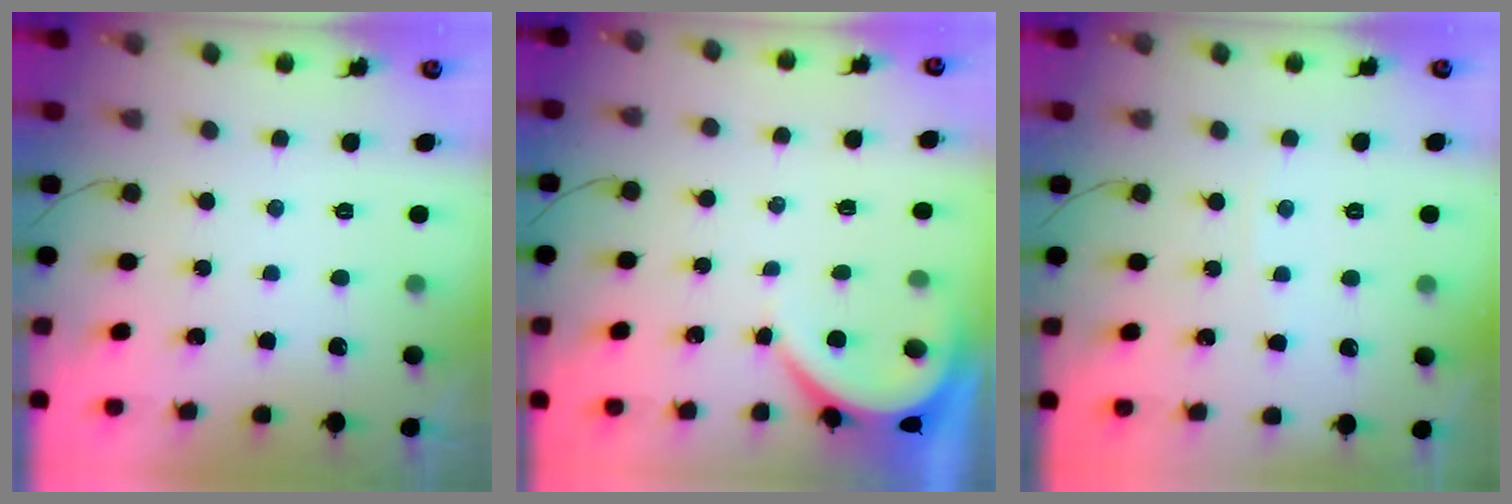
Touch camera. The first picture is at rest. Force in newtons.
{"total": 3.5, "press": 3.4, "slide": 0.5}
{"total": 1.6, "press": 1.6, "slide": 0.2}